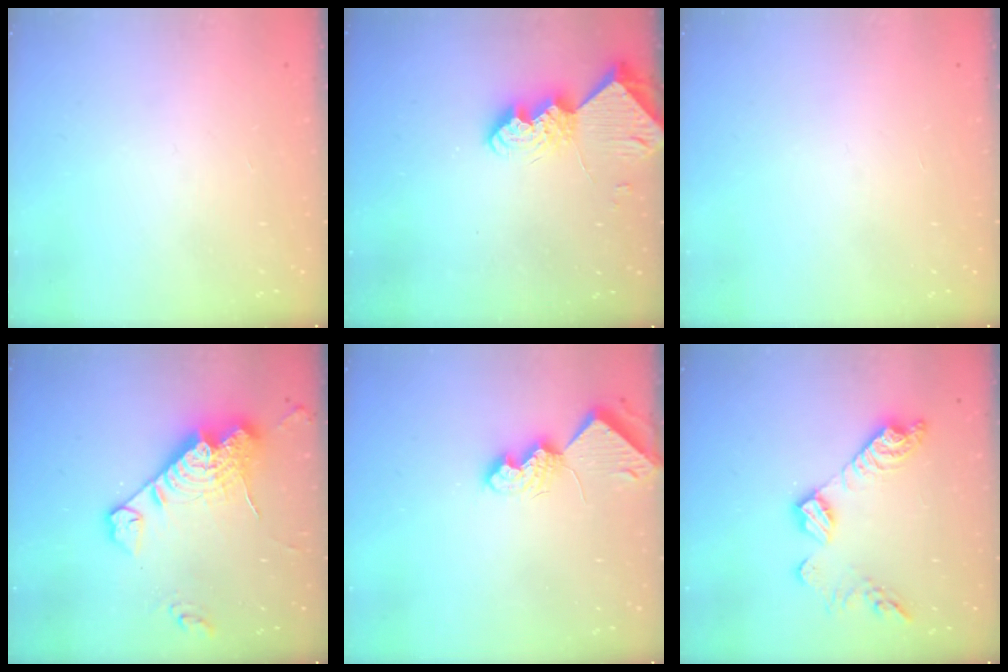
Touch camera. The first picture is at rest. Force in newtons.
{"total": 9.9, "press": 9.8, "slide": 0.9}
{"total": 0.0}
{"total": 19.0, "press": 18.9, "slide": 1.7}
{"total": 8.0, "press": 7.9, "slide": 1.1}
{"total": 13.4, "press": 13.4, "slide": 0.8}